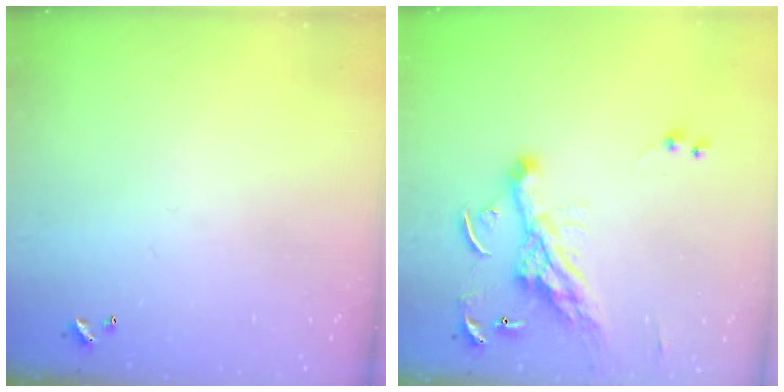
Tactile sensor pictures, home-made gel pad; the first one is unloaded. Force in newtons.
{"total": 8.5, "press": 8.4, "slide": 1.3}